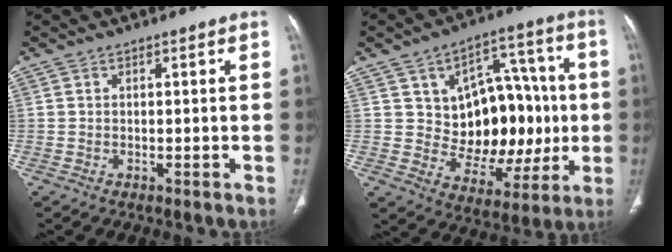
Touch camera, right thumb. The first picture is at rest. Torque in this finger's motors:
{"motor_torque": [-0.55, 1.08, 1.00, 0.67, 0.24]}